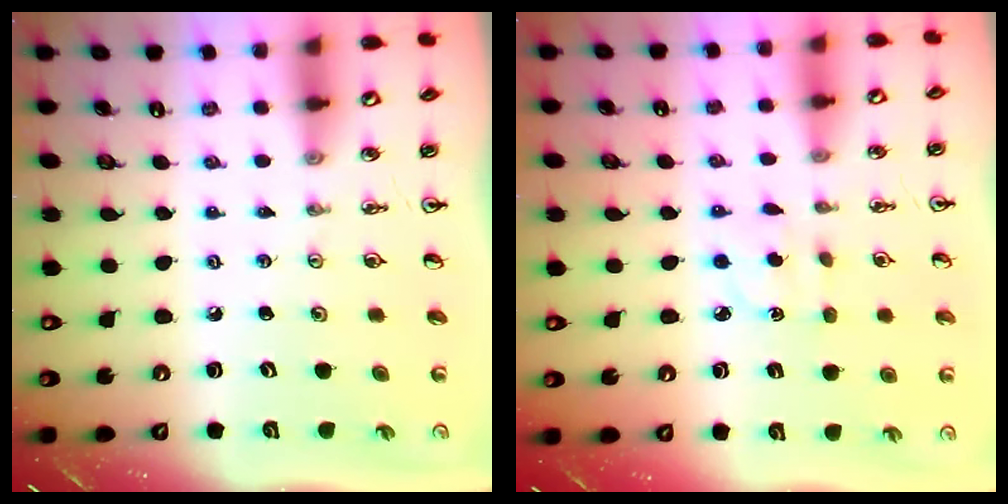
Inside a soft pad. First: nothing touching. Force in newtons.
{"total": 3.0, "press": 2.9, "slide": 0.8}